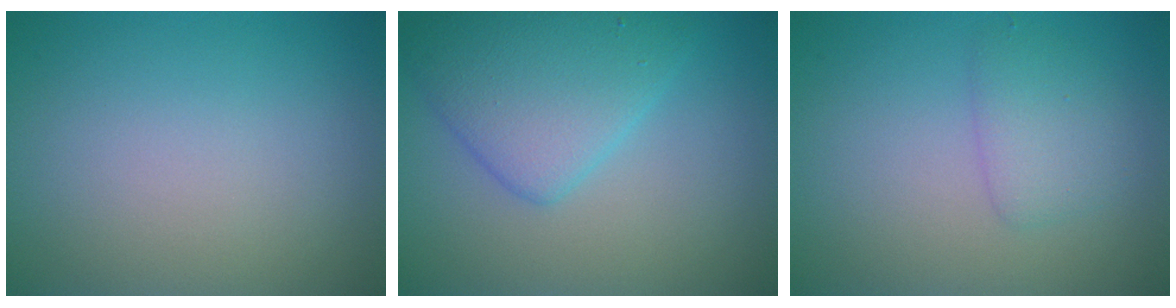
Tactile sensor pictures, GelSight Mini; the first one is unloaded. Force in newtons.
{"total": 5.2, "press": 5.2, "slide": 0.1}
{"total": 2.0, "press": 2.0, "slide": 0.1}